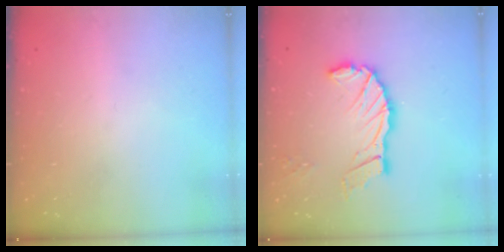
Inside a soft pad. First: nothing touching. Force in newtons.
{"total": 11.9, "press": 11.9, "slide": 1.0}